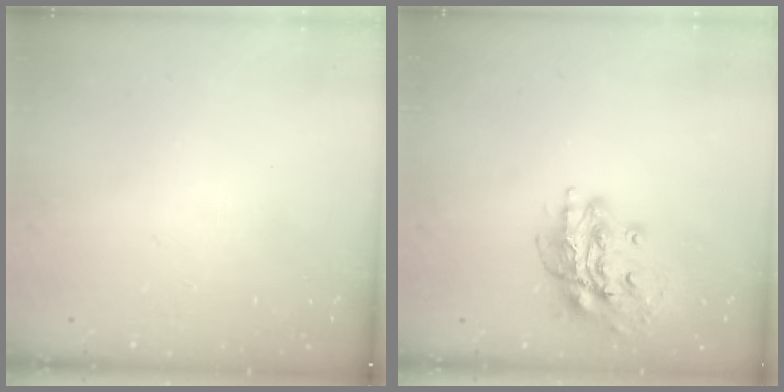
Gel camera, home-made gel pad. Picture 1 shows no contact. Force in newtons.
{"total": 14.9, "press": 14.8, "slide": 1.5}